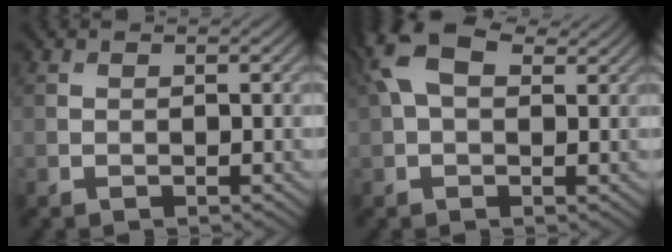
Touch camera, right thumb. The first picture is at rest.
{"total": 8.3, "force": [3.2, 4.7, 6.0], "torque": [-0.145, 0.024, 0.053]}